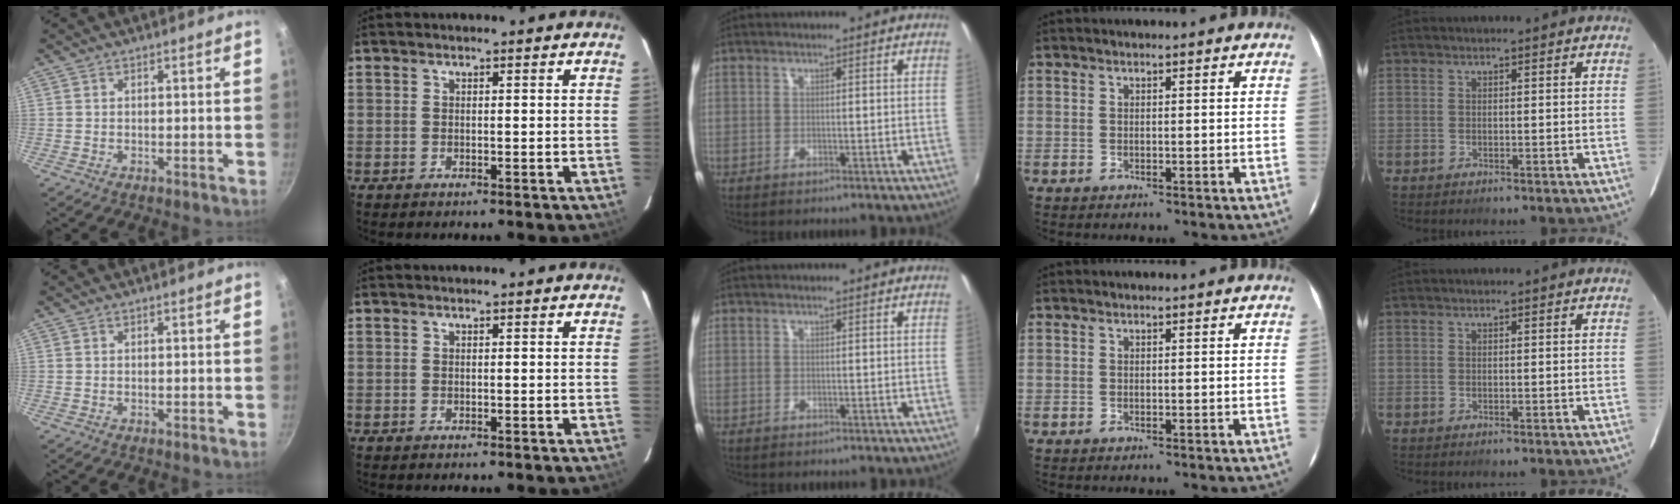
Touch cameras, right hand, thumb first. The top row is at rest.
{}